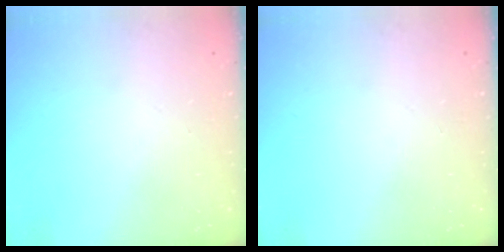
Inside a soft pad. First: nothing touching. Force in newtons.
{"total": 0.0}